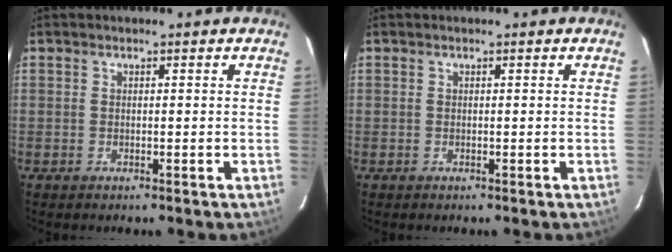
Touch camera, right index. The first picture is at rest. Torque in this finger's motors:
{"motor_torque": [0.00, 0.00, 0.03, 0.00]}